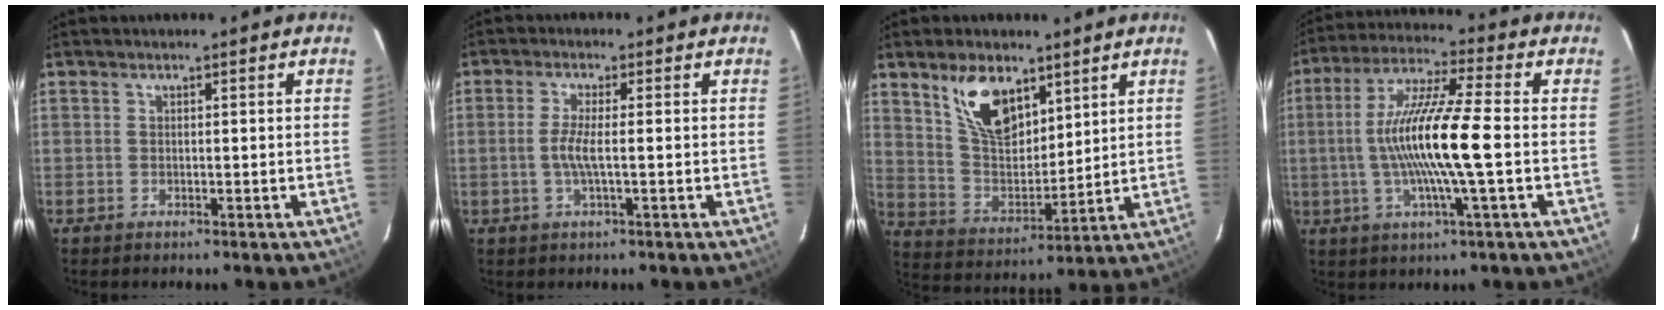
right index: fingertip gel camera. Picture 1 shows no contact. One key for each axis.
{"total": 3.8, "fx": -0.7, "fy": 0.1, "fz": 3.7, "tx": -0.073, "ty": -0.003, "tz": -0.015}
{"total": 12.8, "fx": 7.7, "fy": 6.6, "fz": 7.7, "tx": -0.142, "ty": 0.007, "tz": 0.156}
{"total": 14.7, "fx": -1.4, "fy": 0.2, "fz": 14.7, "tx": -0.277, "ty": 0.001, "tz": -0.030}